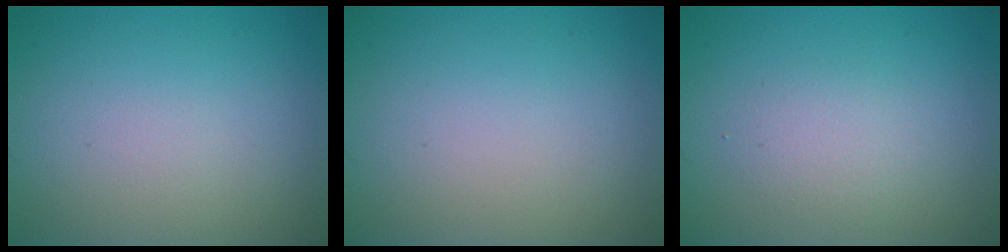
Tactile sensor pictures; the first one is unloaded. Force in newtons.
{"total": 0.0}
{"total": 1.7, "press": 1.7, "slide": 0.2}